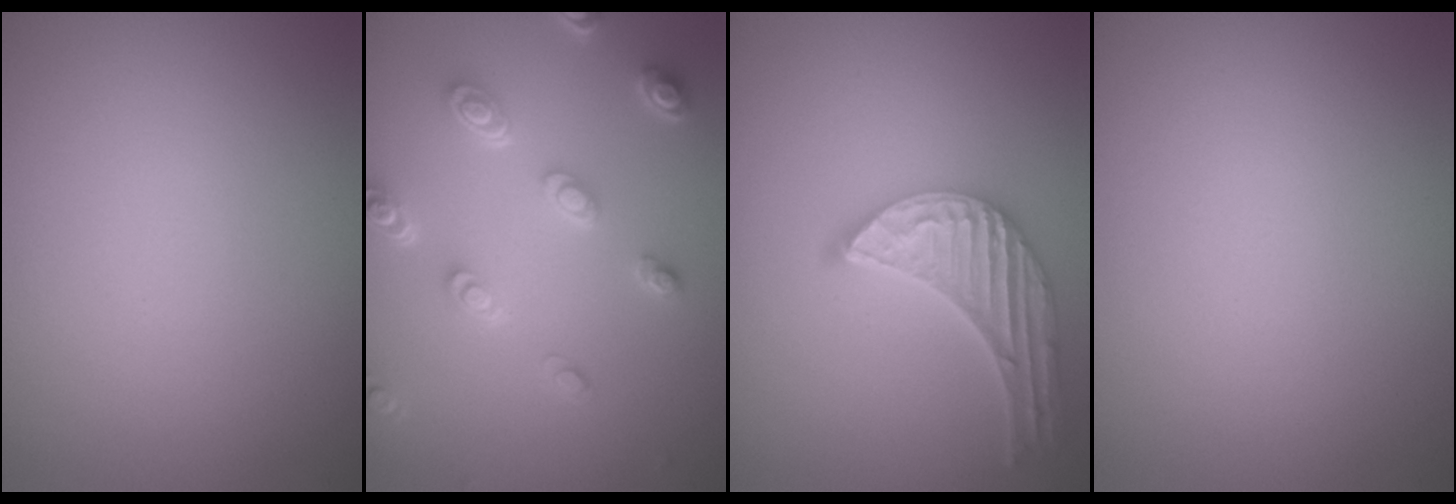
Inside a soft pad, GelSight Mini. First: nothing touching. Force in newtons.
{"total": 4.5, "press": 3.4, "slide": 3.0}
{"total": 5.4, "press": 4.3, "slide": 3.3}
{"total": 0.0}